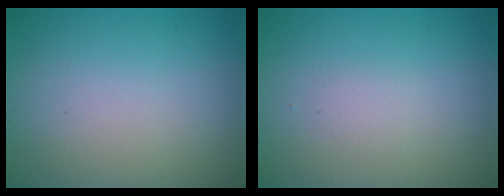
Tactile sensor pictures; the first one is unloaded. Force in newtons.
{"total": 0.7, "press": 0.7, "slide": 0.0}